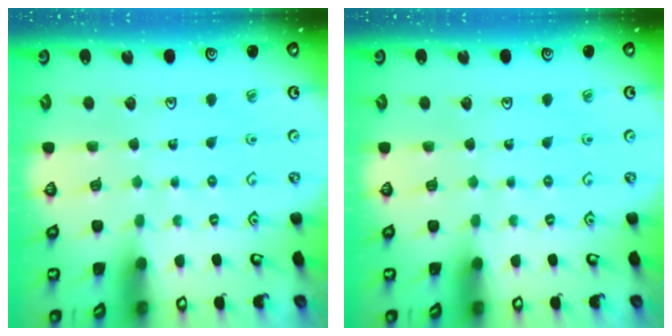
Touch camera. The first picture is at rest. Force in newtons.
{"total": 0.0}